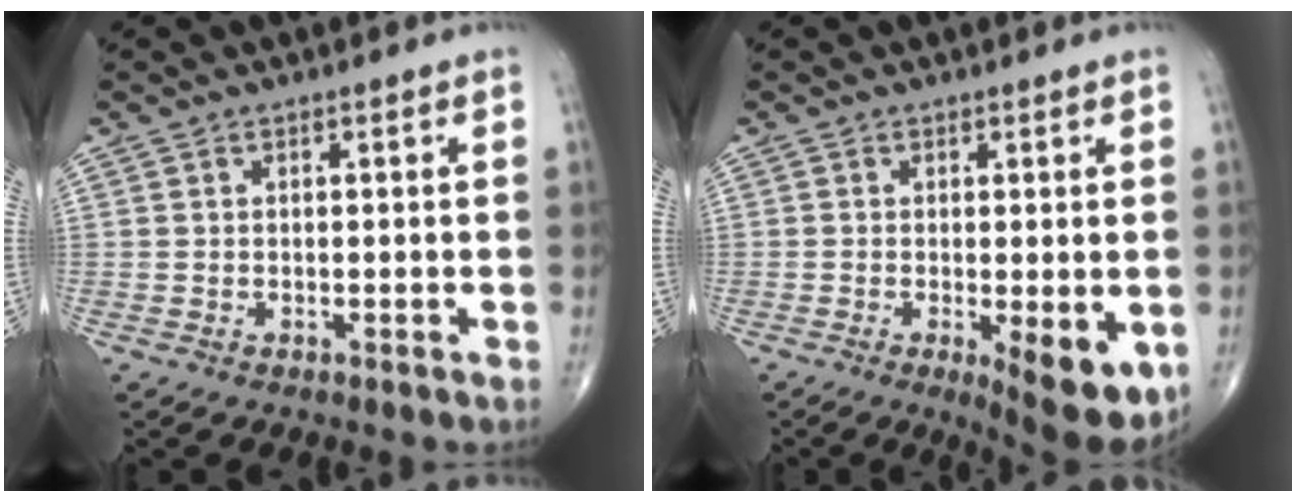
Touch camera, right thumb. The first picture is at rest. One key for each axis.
{"total": 9.7, "fx": -2.7, "fy": 3.0, "fz": 8.8, "tx": -0.119, "ty": -0.022, "tz": -0.033}